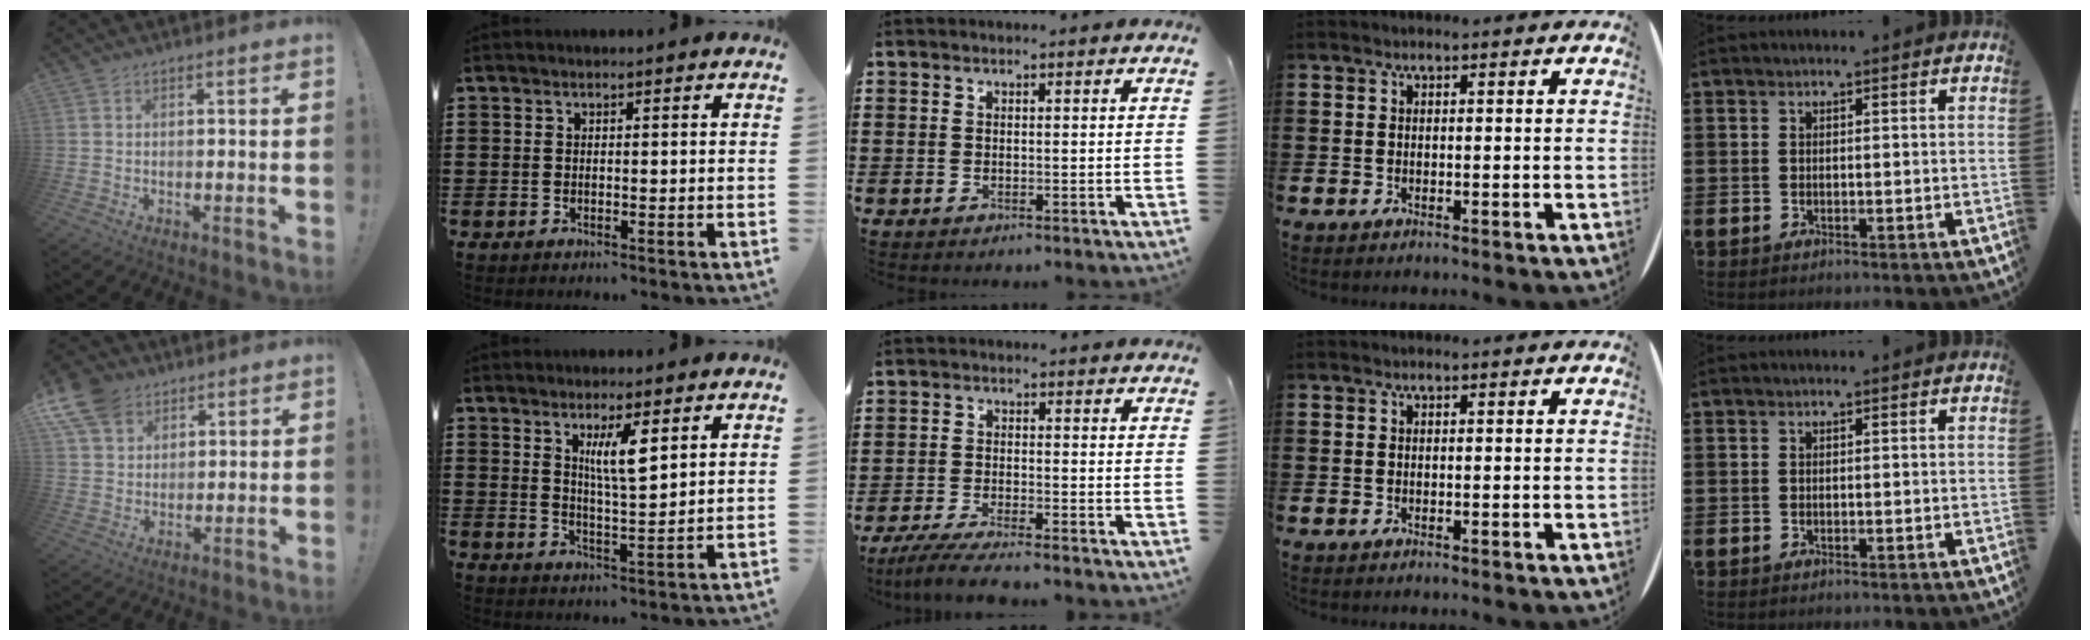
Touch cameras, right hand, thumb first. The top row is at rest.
{"thumb": {"total": 10.9, "force": [6.6, 7.7, 4.2], "torque": [-0.085, -0.033, 0.129]}, "index": {"total": 5.7, "force": [2.7, 1.3, 4.8], "torque": [-0.094, 0.002, 0.042]}, "middle": {"total": 4.5, "force": [-4.0, -0.1, 2.0], "torque": [-0.055, -0.019, -0.081]}}